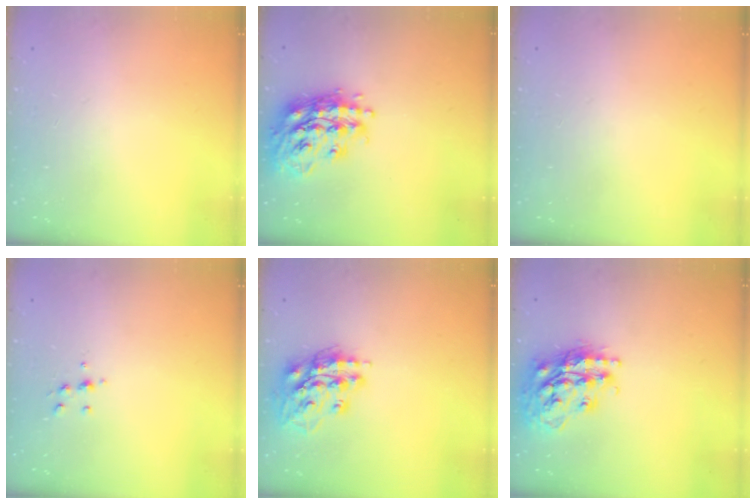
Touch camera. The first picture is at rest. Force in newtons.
{"total": 19.6, "press": 19.5, "slide": 1.5}
{"total": 0.0}
{"total": 5.4, "press": 5.4, "slide": 0.5}
{"total": 15.4, "press": 15.3, "slide": 1.9}
{"total": 19.3, "press": 19.3, "slide": 1.4}